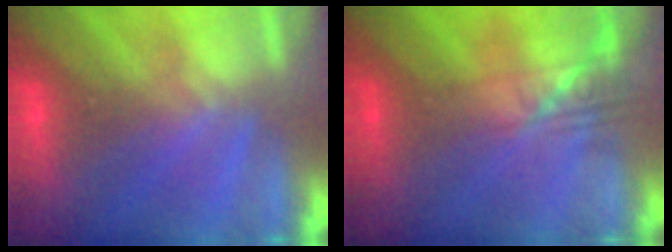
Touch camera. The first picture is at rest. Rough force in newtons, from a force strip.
{"total": 2.2}